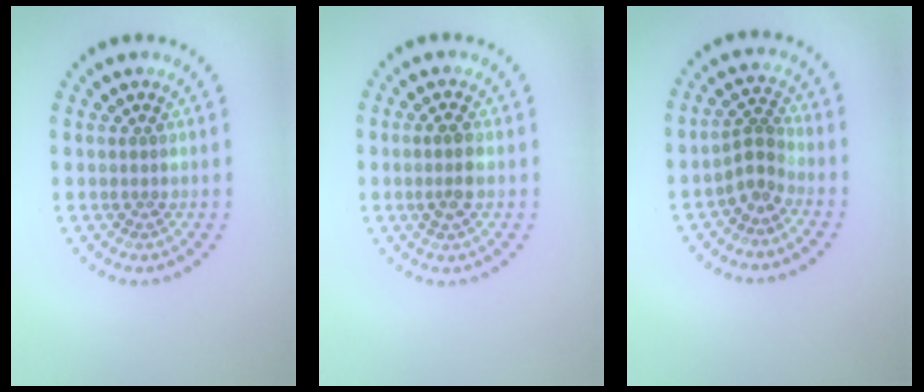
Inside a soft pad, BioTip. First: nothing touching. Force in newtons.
{"total": 1.9, "press": 1.8, "slide": 0.6}
{"total": 2.2, "press": 1.5, "slide": 1.6}